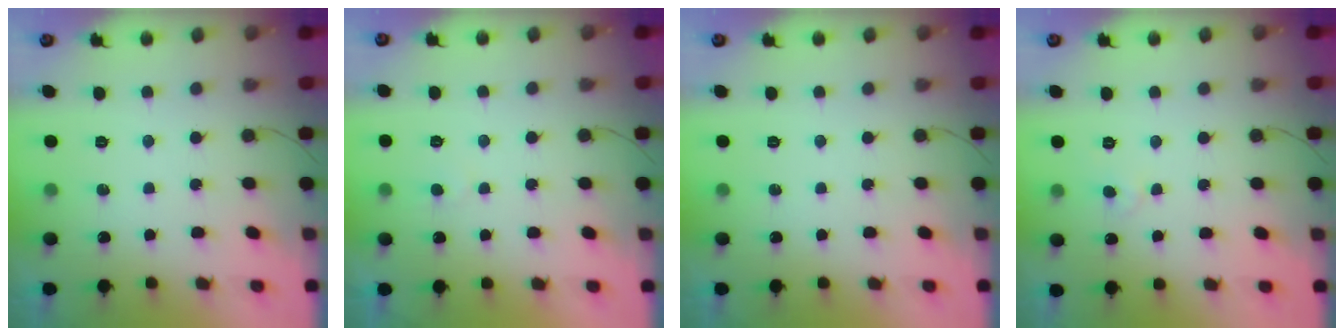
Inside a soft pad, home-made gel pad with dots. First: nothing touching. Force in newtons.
{"total": 2.6, "press": 2.6, "slide": 0.4}
{"total": 0.0}
{"total": 3.5, "press": 3.5, "slide": 0.1}